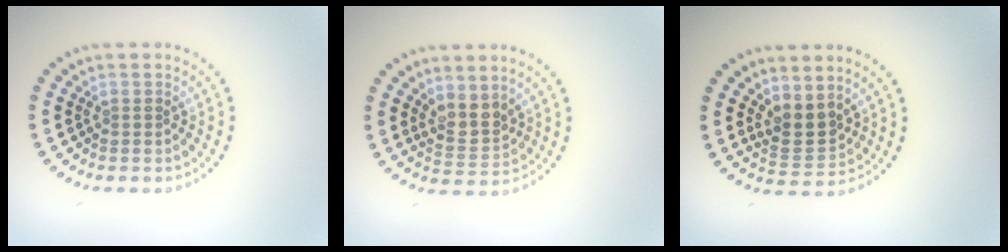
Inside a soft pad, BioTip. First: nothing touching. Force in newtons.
{"total": 2.5, "press": 2.0, "slide": 1.5}
{"total": 2.7, "press": 2.3, "slide": 1.5}